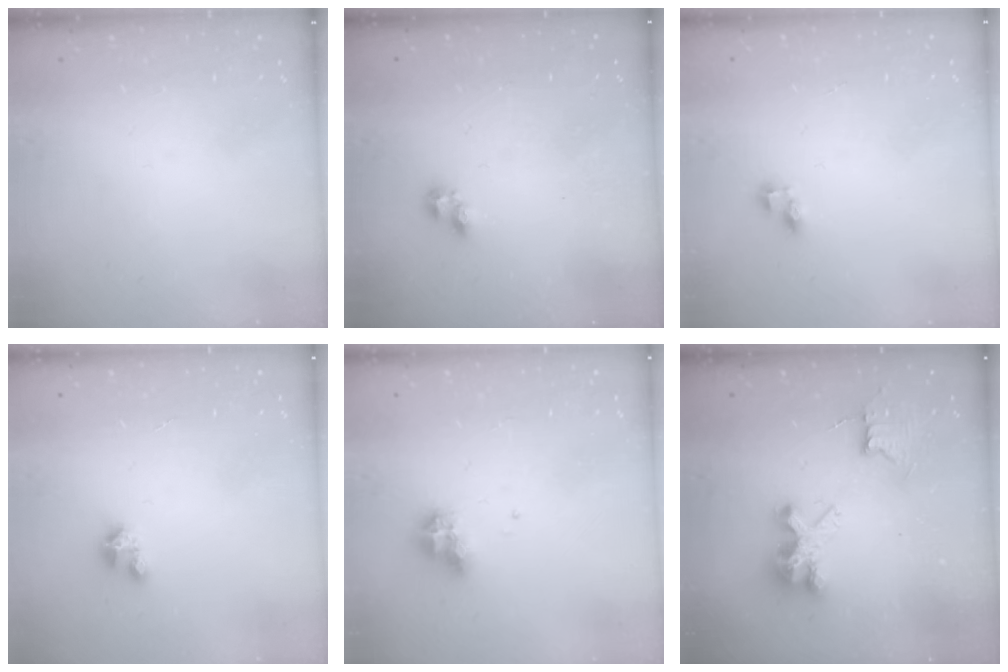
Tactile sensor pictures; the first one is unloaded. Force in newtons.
{"total": 2.4, "press": 2.3, "slide": 0.4}
{"total": 3.9, "press": 3.9, "slide": 0.6}
{"total": 2.8, "press": 2.8, "slide": 0.2}
{"total": 7.8, "press": 7.7, "slide": 1.1}
{"total": 8.7, "press": 8.7, "slide": 0.6}